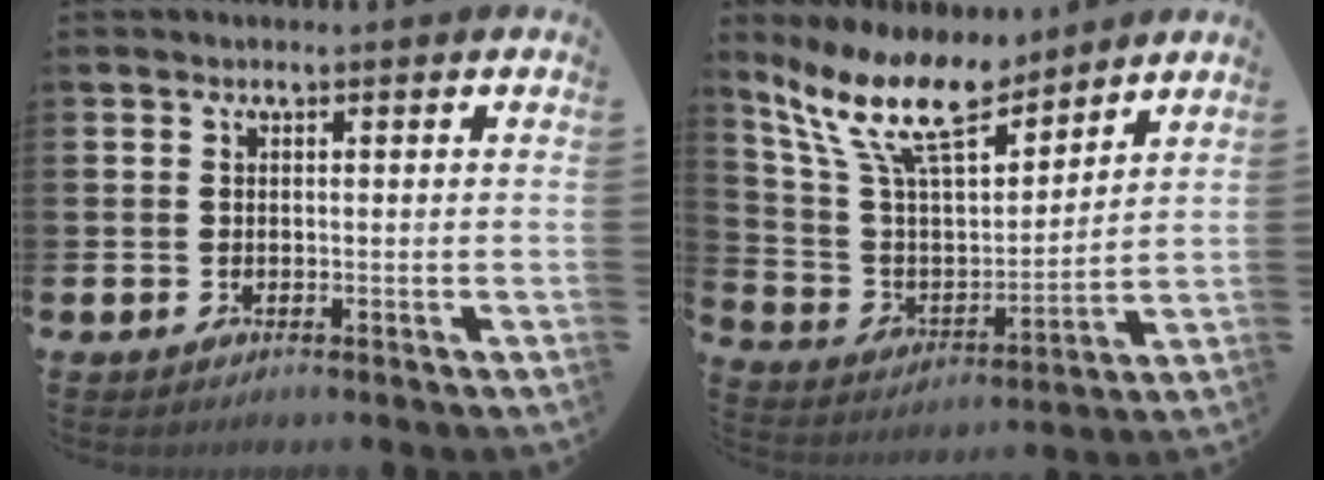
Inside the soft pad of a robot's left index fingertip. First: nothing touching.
{"total": 12.5, "force": [10.2, 3.6, 6.2], "torque": [-0.161, -0.047, 0.185]}